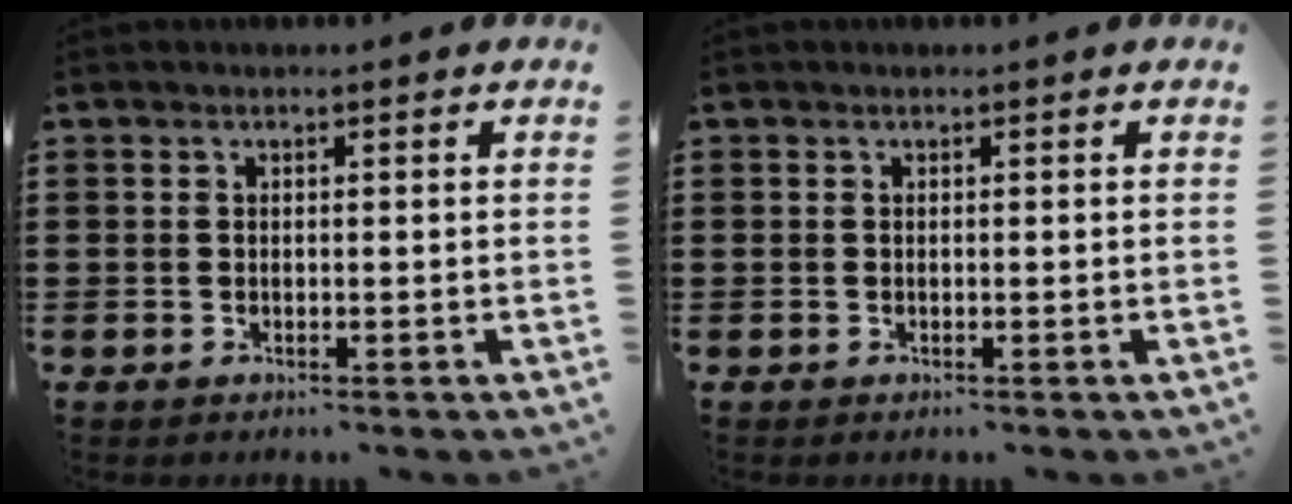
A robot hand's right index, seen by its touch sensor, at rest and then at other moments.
{"total": 0.0}